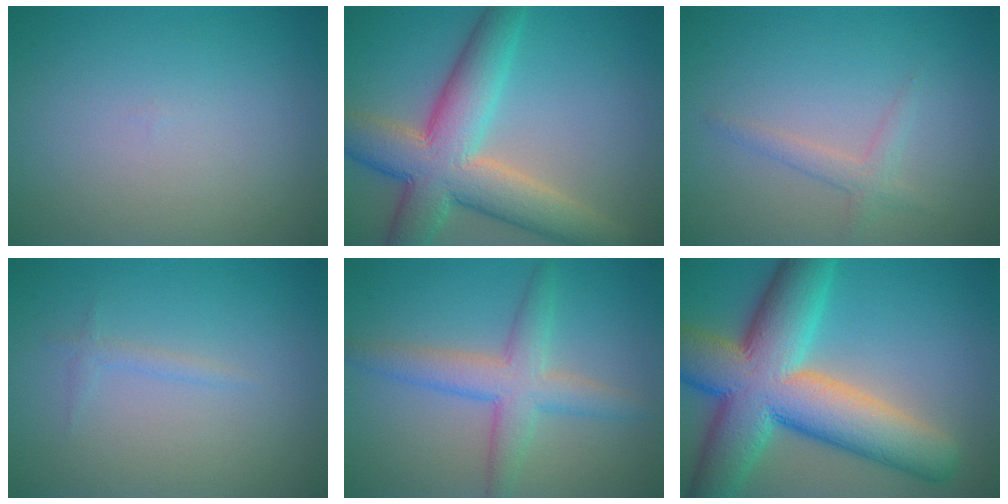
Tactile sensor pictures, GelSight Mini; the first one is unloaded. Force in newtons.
{"total": 9.7, "press": 9.7, "slide": 0.4}
{"total": 1.6, "press": 1.6, "slide": 0.1}
{"total": 0.8, "press": 0.8, "slide": 0.1}
{"total": 4.4, "press": 4.4, "slide": 0.1}
{"total": 14.0, "press": 14.0, "slide": 0.7}